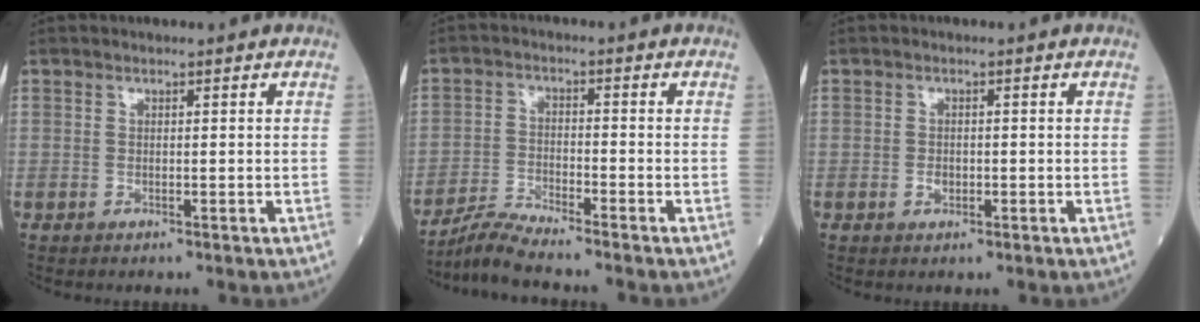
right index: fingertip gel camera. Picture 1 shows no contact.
{"total": 5.2, "force": [-4.9, -1.1, 1.3], "torque": [-0.032, -0.021, -0.098]}
{"total": 1.3, "force": [-0.4, 0.9, 0.8], "torque": [-0.015, 0.002, -0.004]}